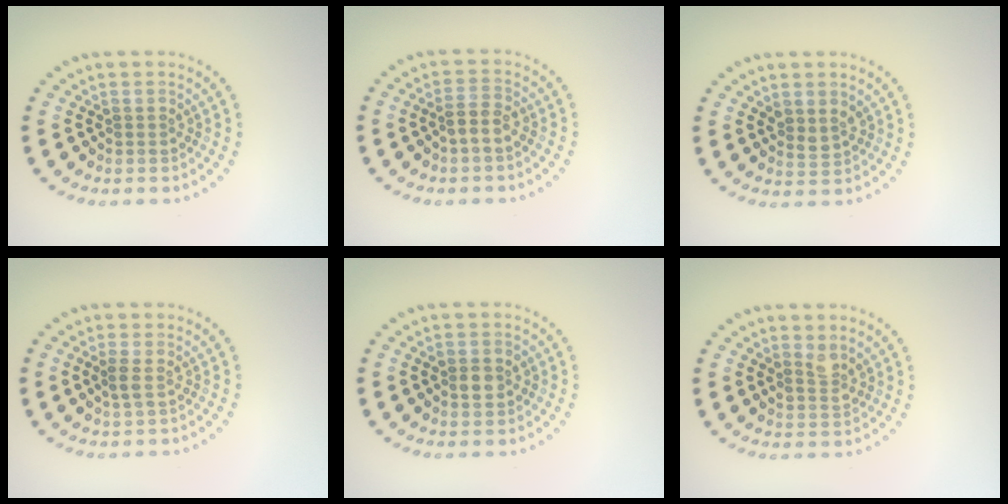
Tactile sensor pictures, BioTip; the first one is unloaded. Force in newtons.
{"total": 1.9, "press": 1.6, "slide": 1.0}
{"total": 1.5, "press": 1.3, "slide": 0.8}
{"total": 1.0, "press": 0.9, "slide": 0.6}
{"total": 2.2, "press": 2.2, "slide": 0.2}
{"total": 1.7, "press": 1.4, "slide": 1.0}